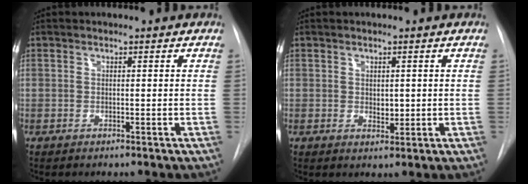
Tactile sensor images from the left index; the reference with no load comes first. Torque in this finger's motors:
{"motor_torque": [0.28, 0.00, 0.02, 0.02]}